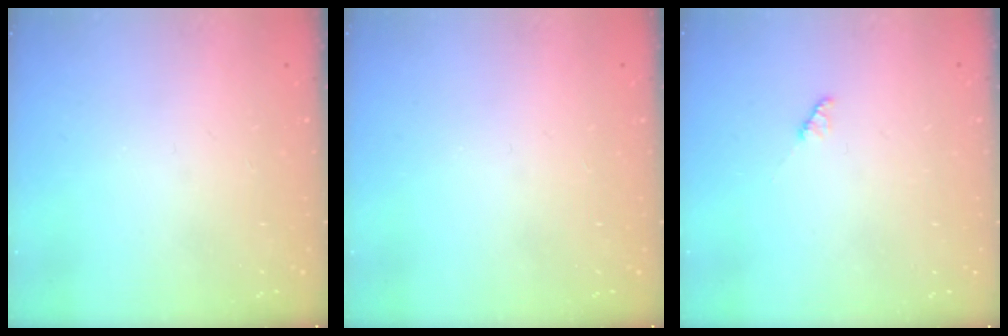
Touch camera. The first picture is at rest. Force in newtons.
{"total": 0.0}
{"total": 2.2, "press": 2.2, "slide": 0.3}